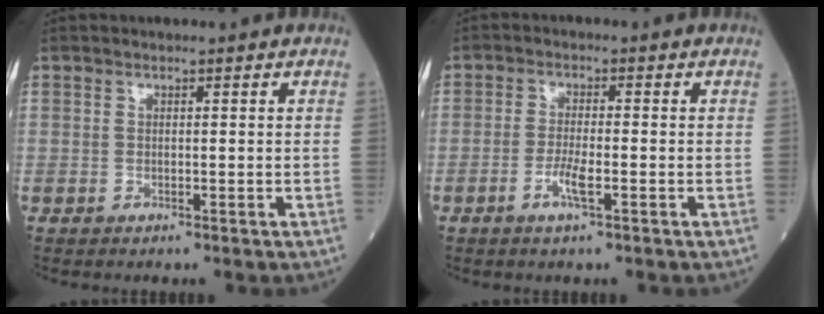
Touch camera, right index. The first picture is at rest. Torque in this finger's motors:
{"motor_torque": [-0.22, -0.02, 0.01, 0.00]}